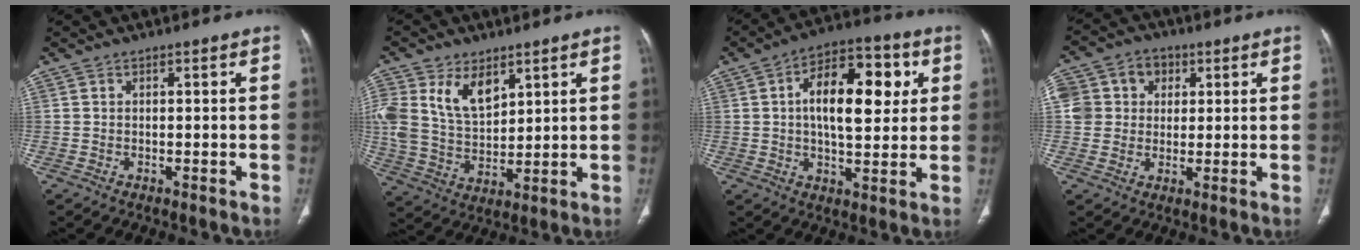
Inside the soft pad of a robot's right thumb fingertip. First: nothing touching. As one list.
[{"total": 13.9, "force": [6.4, 8.5, 8.9], "torque": [-0.168, -0.023, 0.138]}, {"total": 15.8, "force": [3.4, 7.8, 13.3], "torque": [-0.179, 0.011, 0.047]}, {"total": 11.3, "force": [2.8, 10.0, 4.4], "torque": [-0.063, 0.022, 0.047]}]